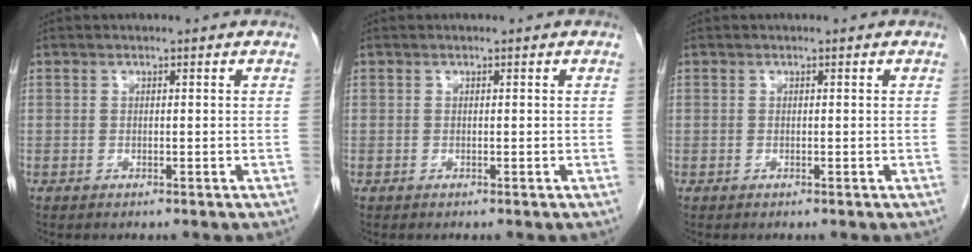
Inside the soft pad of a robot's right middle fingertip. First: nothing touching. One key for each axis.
{"total": 0.0}
{"total": 0.0}